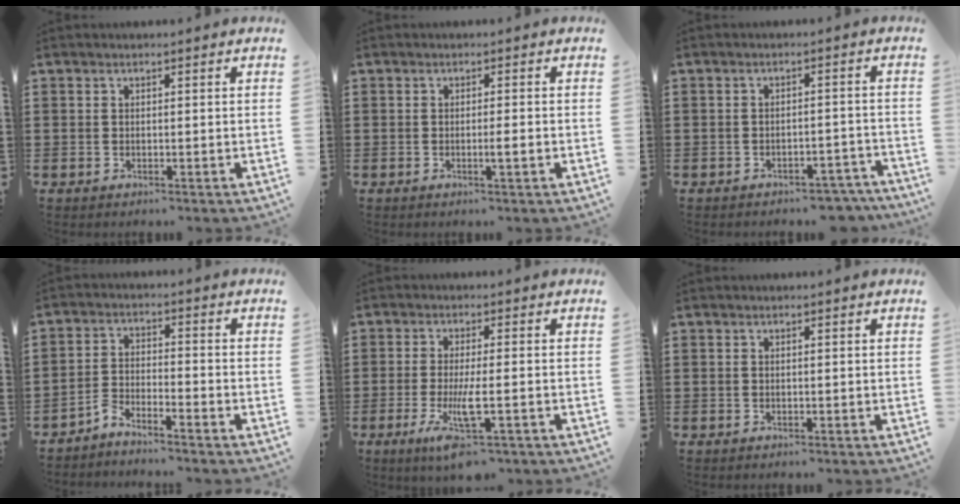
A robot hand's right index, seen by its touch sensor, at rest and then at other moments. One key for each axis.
{"total": 1.9, "fx": -0.6, "fy": -0.1, "fz": 1.8, "tx": -0.029, "ty": -0.003, "tz": -0.011}
{"total": 2.9, "fx": -2.8, "fy": 0.4, "fz": 0.5, "tx": -0.010, "ty": 0.001, "tz": -0.058}
{"total": 3.6, "fx": -3.6, "fy": -0.1, "fz": 0.3, "tx": -0.018, "ty": 0.000, "tz": -0.077}
{"total": 6.3, "fx": -2.6, "fy": 1.1, "fz": 5.6, "tx": -0.128, "ty": -0.021, "tz": -0.051}
{"total": 0.0}